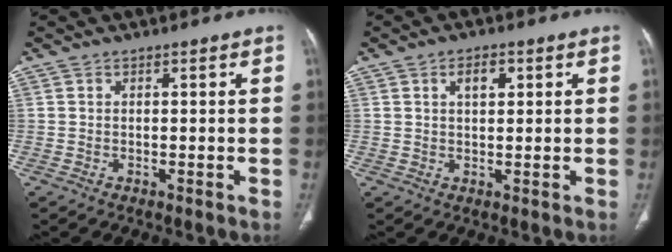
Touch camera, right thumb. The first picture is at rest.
{"total": 3.5, "force": [1.4, 1.8, 2.6], "torque": [-0.037, -0.002, 0.024]}